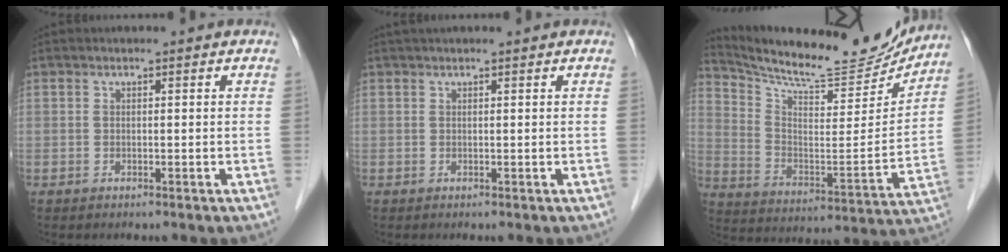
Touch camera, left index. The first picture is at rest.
{"total": 2.3, "force": [2.0, 0.0, 1.2], "torque": [-0.009, 0.029, 0.031]}
{"total": 20.5, "force": [19.1, 3.1, 6.6], "torque": [-0.123, -0.046, 0.284]}